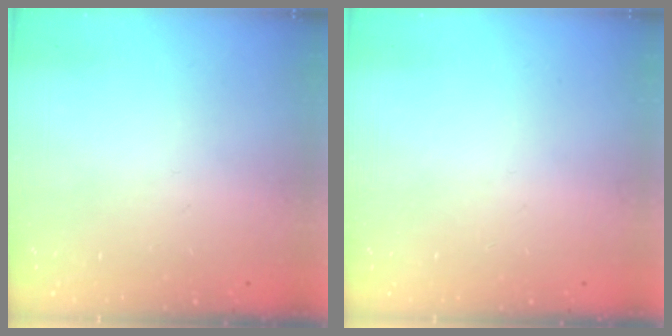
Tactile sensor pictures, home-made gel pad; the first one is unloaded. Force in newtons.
{"total": 0.0}